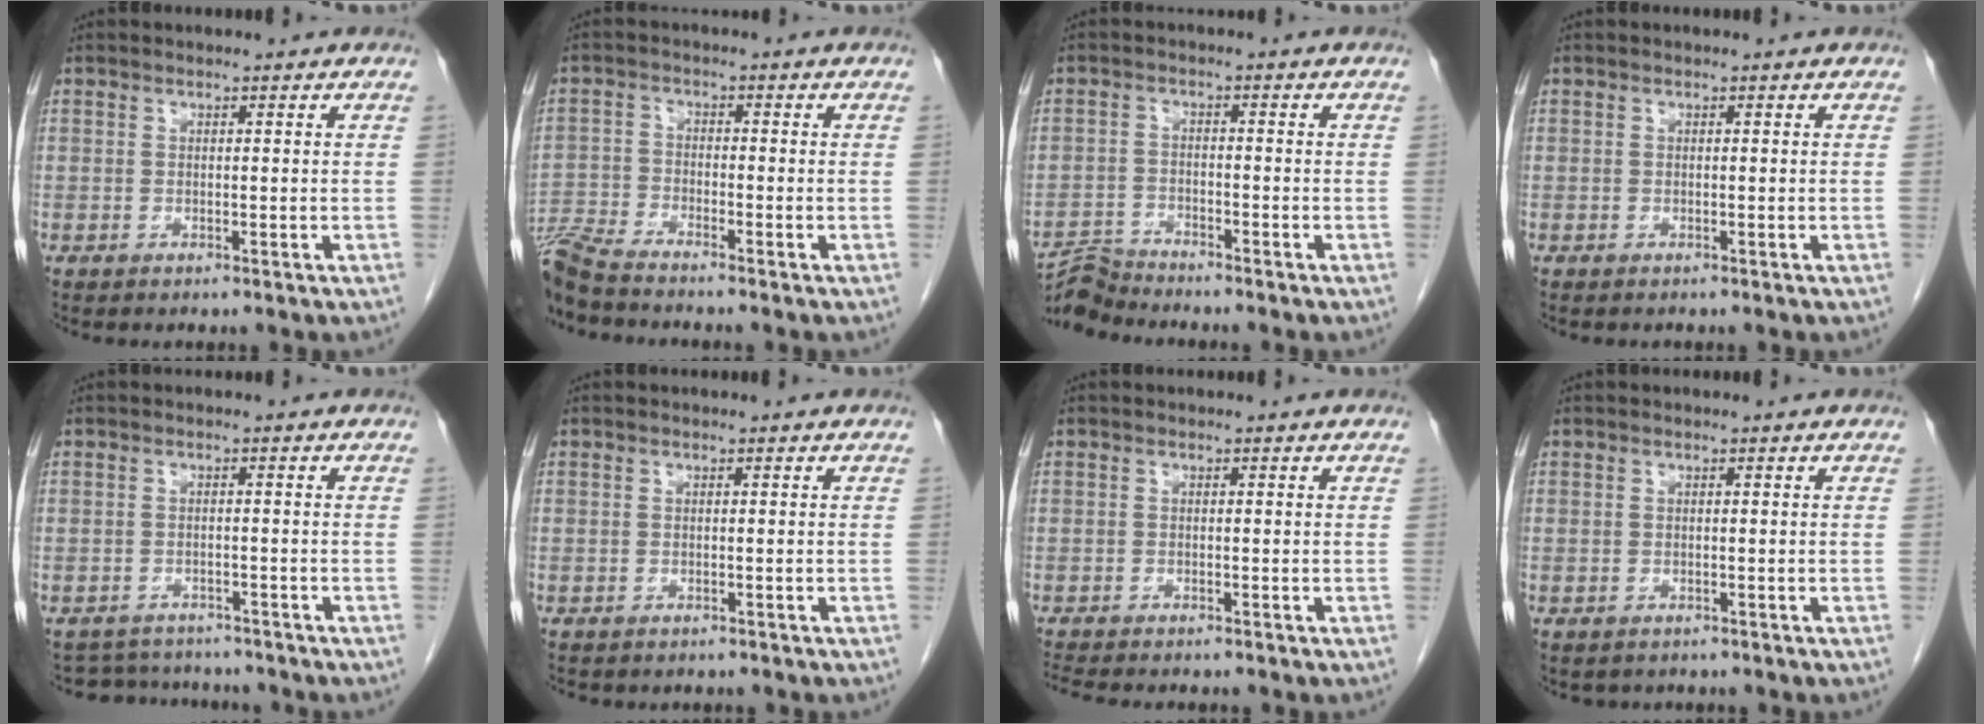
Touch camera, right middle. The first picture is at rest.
{"total": 7.7, "force": [-7.3, -0.2, 2.5], "torque": [-0.049, -0.017, -0.139]}
{"total": 4.4, "force": [-4.3, -0.9, -0.8], "torque": [0.011, -0.011, -0.080]}
{"total": 0.0}
{"total": 5.8, "force": [-5.6, 1.7, 0.1], "torque": [-0.001, 0.011, -0.075]}
{"total": 1.6, "force": [-1.4, 0.7, 0.3], "torque": [-0.017, -0.002, -0.017]}
{"total": 5.9, "force": [-5.2, 1.1, 2.5], "torque": [-0.038, -0.012, -0.080]}
{"total": 1.2, "force": [-1.0, 0.8, 0.1], "torque": [-0.009, -0.001, -0.011]}